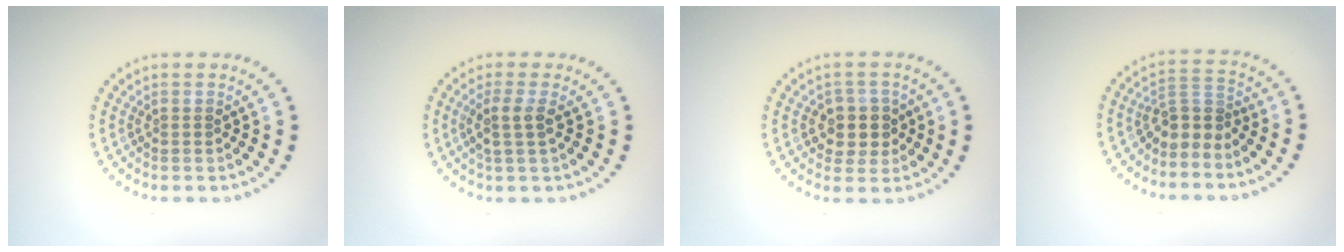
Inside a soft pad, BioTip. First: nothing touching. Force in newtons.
{"total": 2.0, "press": 1.7, "slide": 1.1}
{"total": 3.0, "press": 2.8, "slide": 1.1}
{"total": 2.7, "press": 1.9, "slide": 1.9}